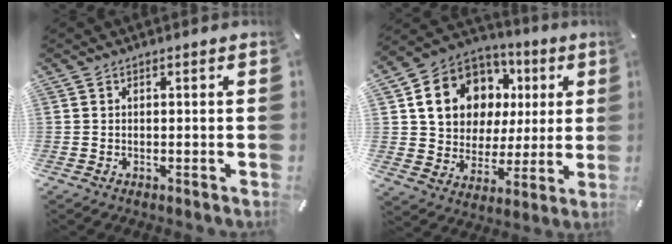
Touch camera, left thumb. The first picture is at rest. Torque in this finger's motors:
{"motor_torque": [2.16, 2.85, 1.49, -1.27, 0.18]}